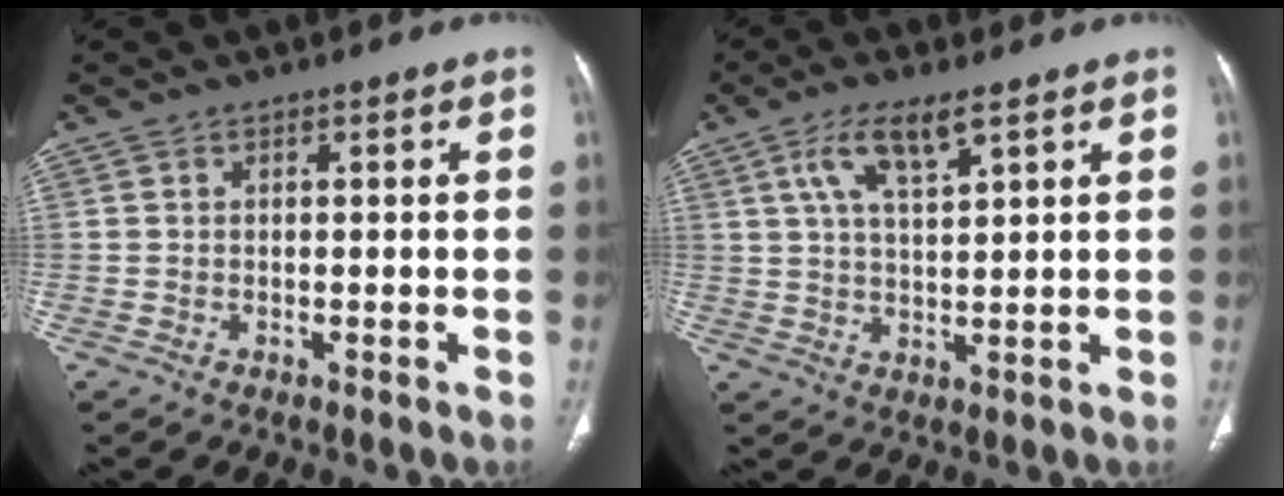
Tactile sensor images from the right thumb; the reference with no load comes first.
{"total": 7.5, "force": [3.9, 2.2, 5.9], "torque": [-0.116, -0.012, 0.078]}